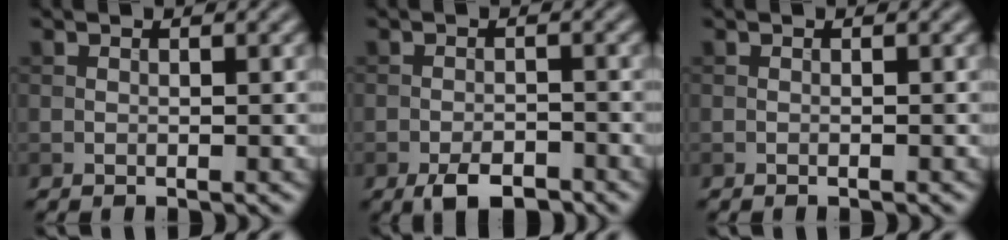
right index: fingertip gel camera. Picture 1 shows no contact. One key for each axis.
{"total": 3.6, "fx": -2.5, "fy": 1.4, "fz": 2.2, "tx": -0.035, "ty": -0.002, "tz": -0.044}
{"total": 0.0}